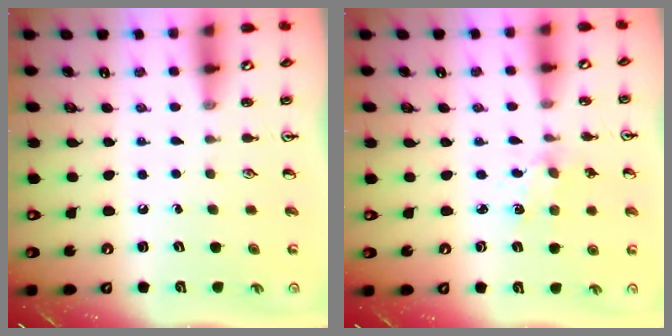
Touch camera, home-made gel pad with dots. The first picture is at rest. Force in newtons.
{"total": 2.1, "press": 2.0, "slide": 0.3}